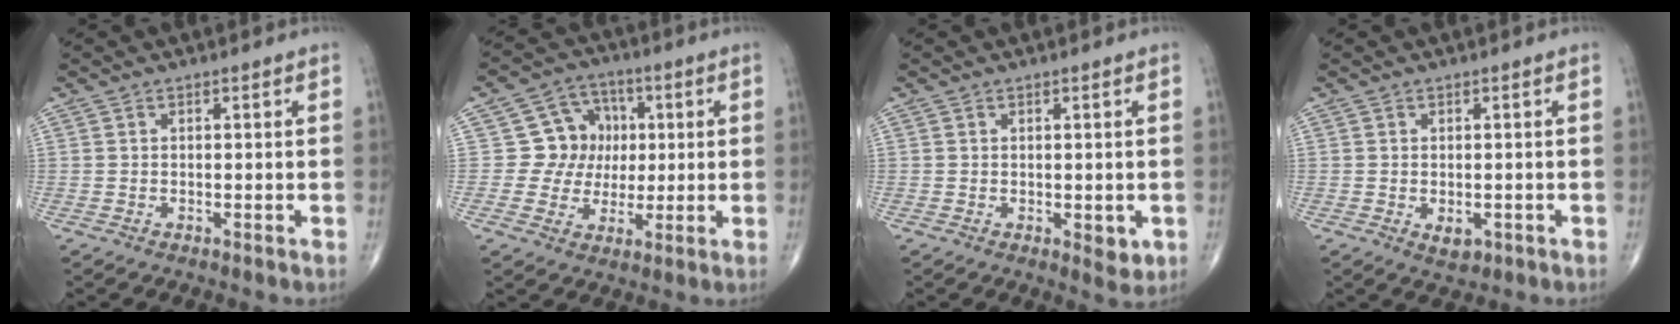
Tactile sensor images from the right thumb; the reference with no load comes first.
{"total": 9.5, "force": [1.2, 8.8, 3.2], "torque": [0.004, 0.012, 0.017]}
{"total": 3.2, "force": [-0.6, 1.6, 2.7], "torque": [-0.022, -0.007, -0.002]}
{"total": 2.7, "force": [-0.8, 1.8, 1.9], "torque": [-0.018, -0.001, -0.005]}